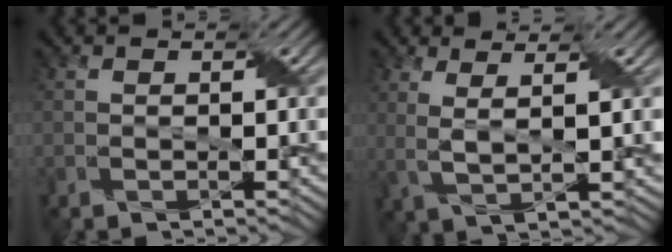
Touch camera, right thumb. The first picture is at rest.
{"total": 3.7, "force": [1.8, 0.7, 3.2], "torque": [-0.071, 0.000, 0.041]}